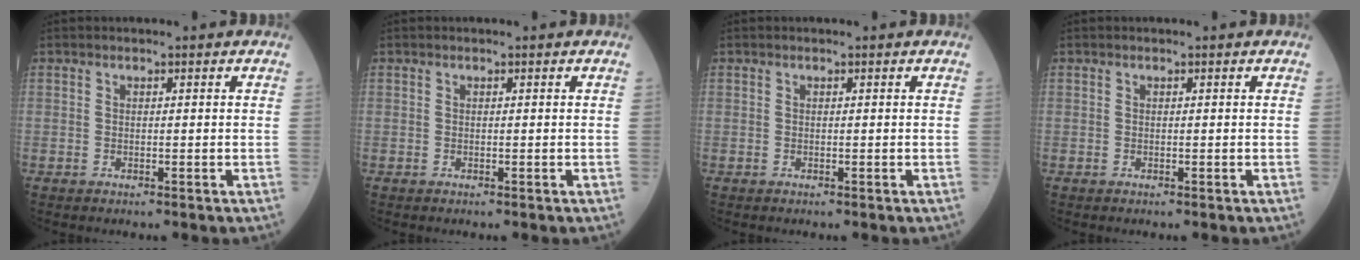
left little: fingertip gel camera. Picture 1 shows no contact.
{"total": 0.0}
{"total": 0.0}
{"total": 0.0}